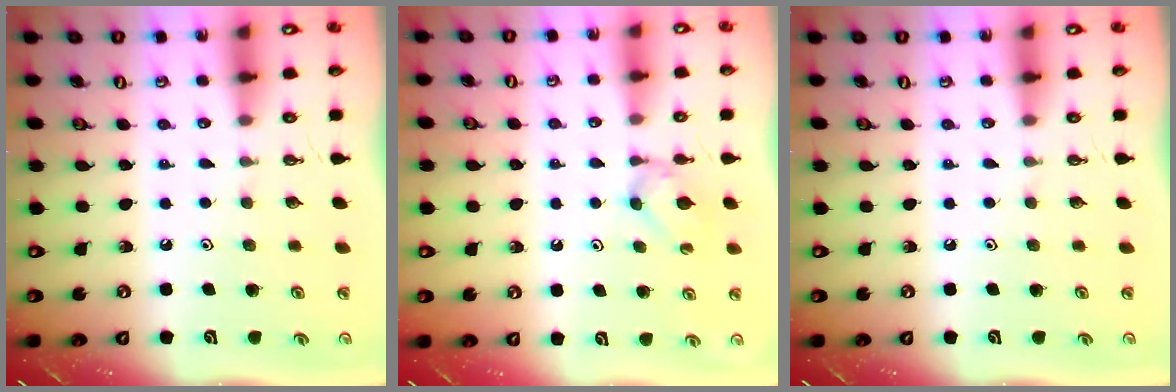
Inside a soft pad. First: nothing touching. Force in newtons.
{"total": 3.0, "press": 2.9, "slide": 0.5}
{"total": 0.0}